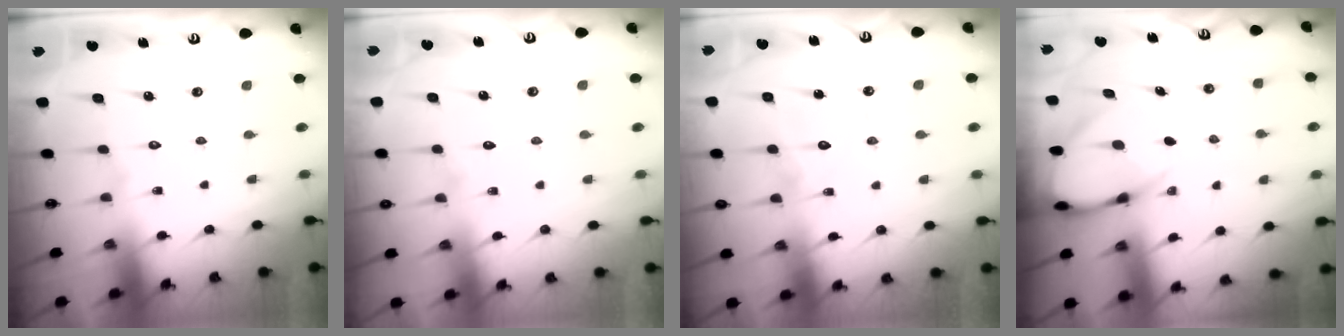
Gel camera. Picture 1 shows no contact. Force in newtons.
{"total": 2.8, "press": 2.8, "slide": 0.4}
{"total": 7.0, "press": 6.9, "slide": 0.6}
{"total": 6.0, "press": 6.0, "slide": 0.8}